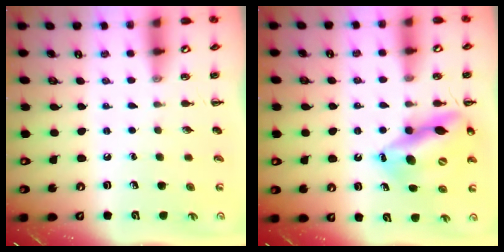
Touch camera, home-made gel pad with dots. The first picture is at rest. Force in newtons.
{"total": 15.7, "press": 15.0, "slide": 4.5}